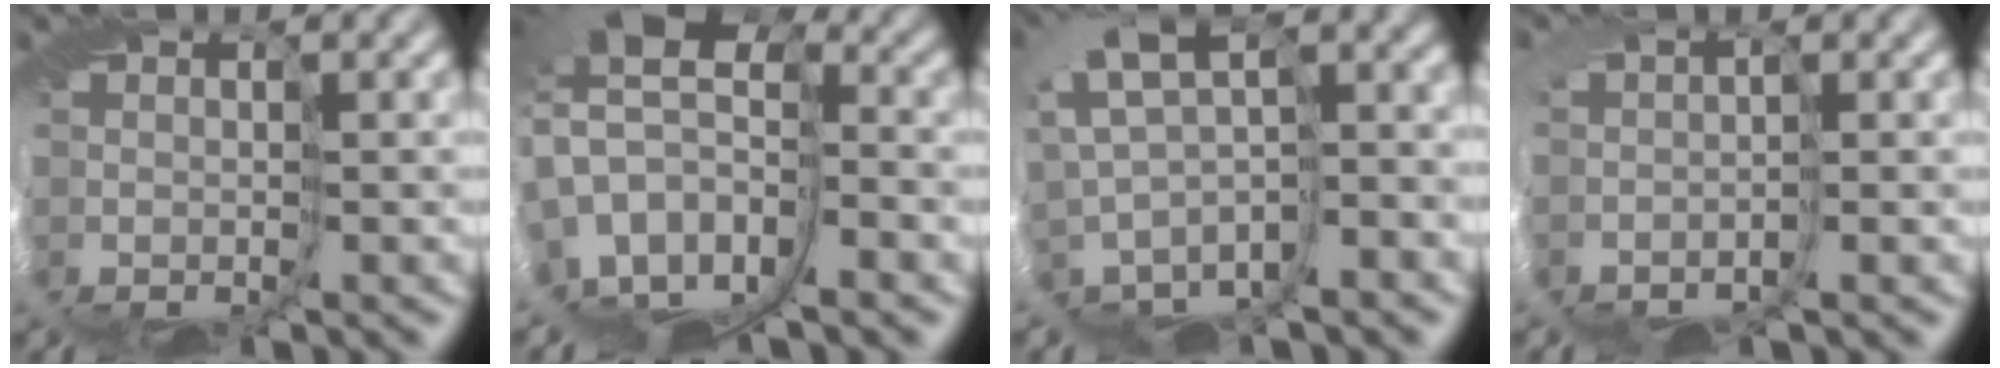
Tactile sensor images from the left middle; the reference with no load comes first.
{"total": 10.6, "force": [-1.3, 7.7, 7.2], "torque": [-0.158, 0.000, -0.004]}
{"total": 4.0, "force": [1.0, 1.2, 3.6], "torque": [-0.079, 0.023, 0.022]}
{"total": 1.7, "force": [-0.2, 0.9, 1.4], "torque": [-0.034, 0.015, -0.009]}